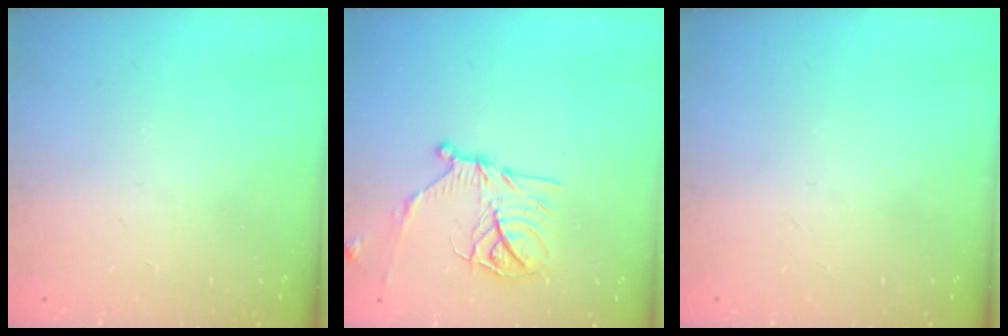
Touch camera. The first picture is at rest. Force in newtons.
{"total": 15.9, "press": 15.9, "slide": 1.5}
{"total": 0.0}